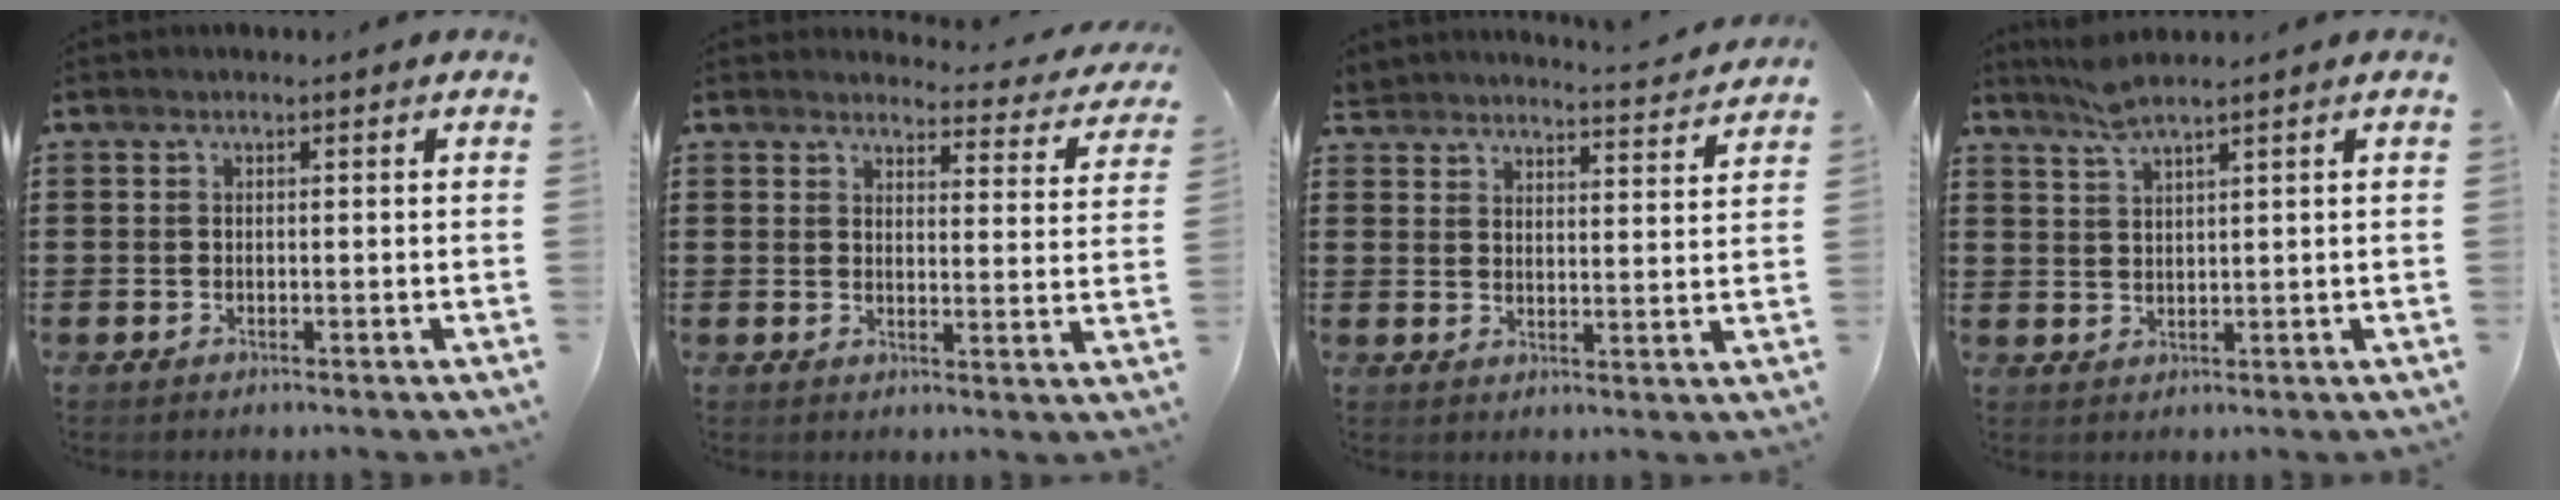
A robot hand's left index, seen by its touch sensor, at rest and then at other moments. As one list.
[{"total": 3.6, "force": [3.4, 0.5, 0.9], "torque": [-0.026, -0.023, 0.058]}, {"total": 4.0, "force": [3.9, -0.6, -0.4], "torque": [-0.012, -0.030, 0.068]}, {"total": 3.7, "force": [3.0, -0.1, 2.0], "torque": [-0.048, -0.002, 0.056]}]